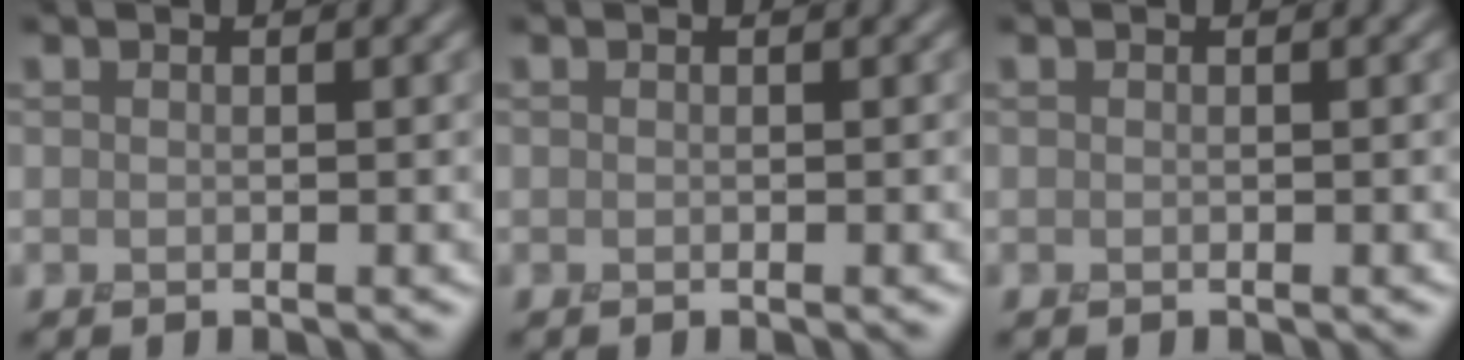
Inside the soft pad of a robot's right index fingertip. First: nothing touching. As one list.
[{"total": 0.0}, {"total": 0.0}]